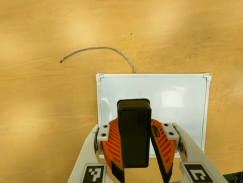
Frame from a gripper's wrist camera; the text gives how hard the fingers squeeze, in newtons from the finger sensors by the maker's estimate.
{"total": 8.7, "left": 8.5, "right": 8.9}